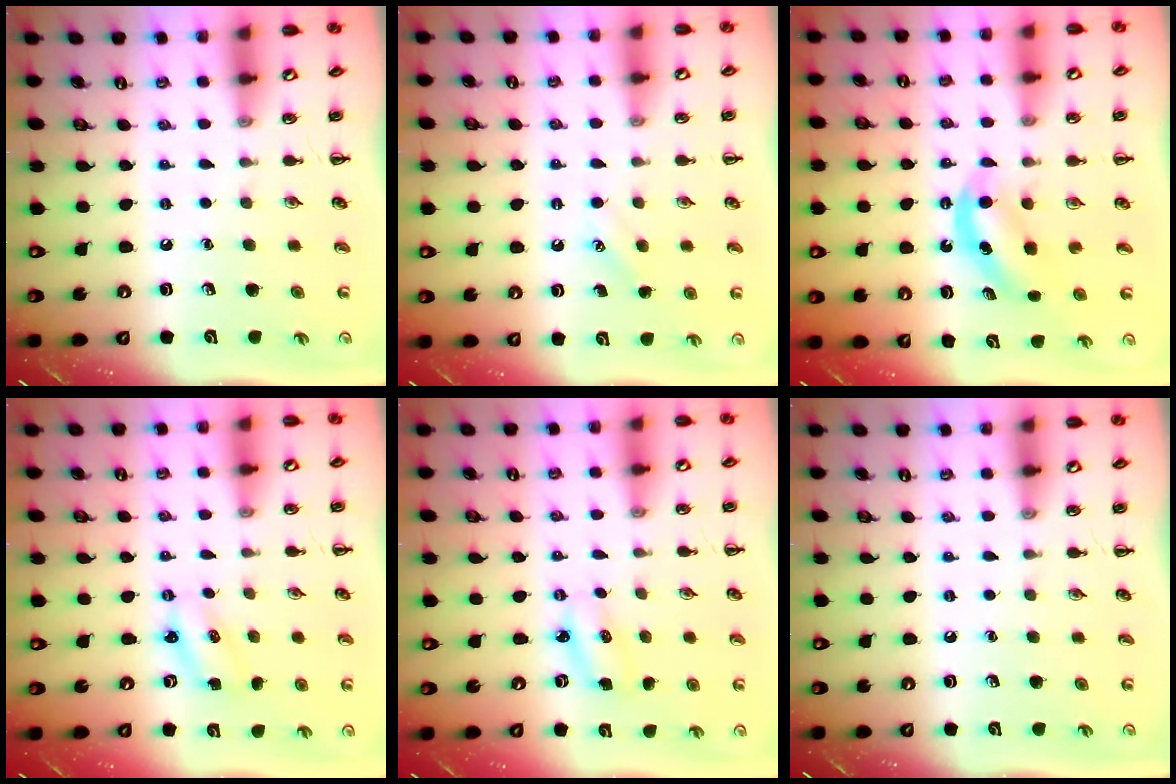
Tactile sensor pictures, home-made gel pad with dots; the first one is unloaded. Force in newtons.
{"total": 2.5, "press": 2.5, "slide": 0.6}
{"total": 5.8, "press": 5.7, "slide": 0.7}
{"total": 2.4, "press": 2.3, "slide": 0.5}
{"total": 3.3, "press": 3.2, "slide": 0.7}
{"total": 0.0}